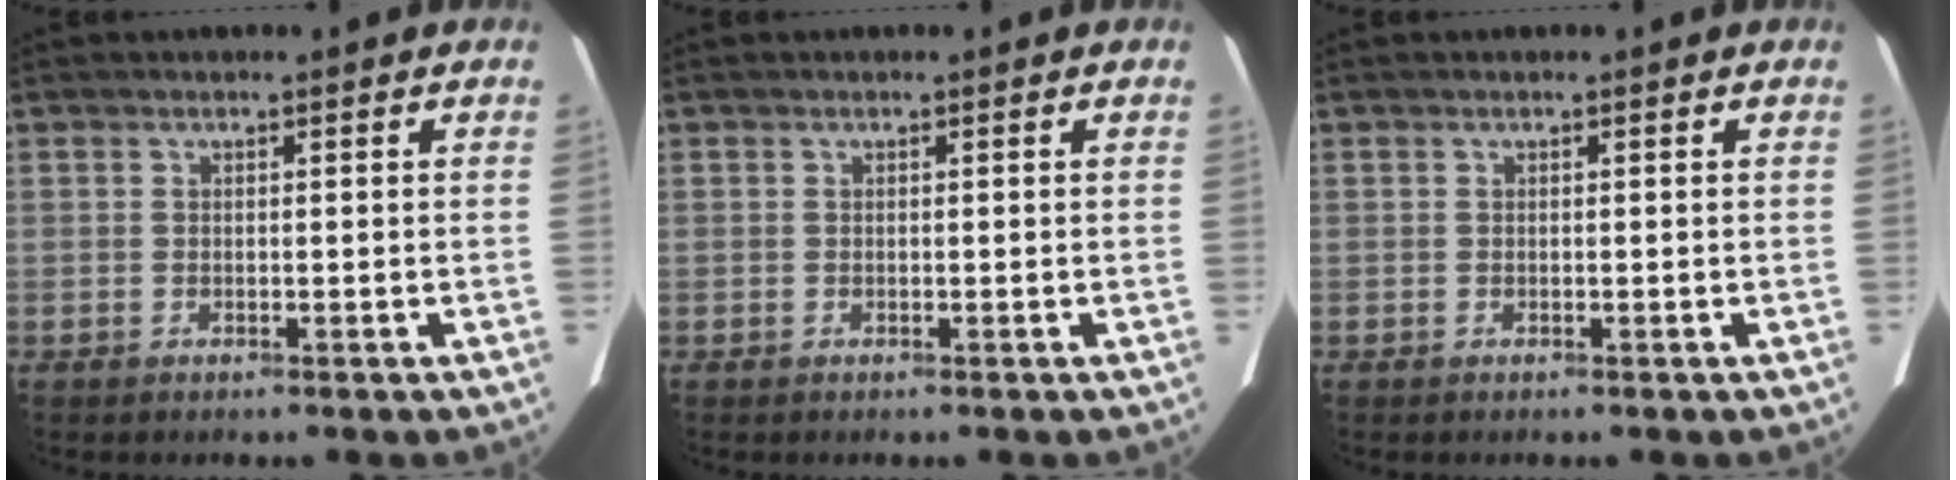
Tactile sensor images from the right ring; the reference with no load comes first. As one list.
[{"total": 0.0}, {"total": 0.0}]